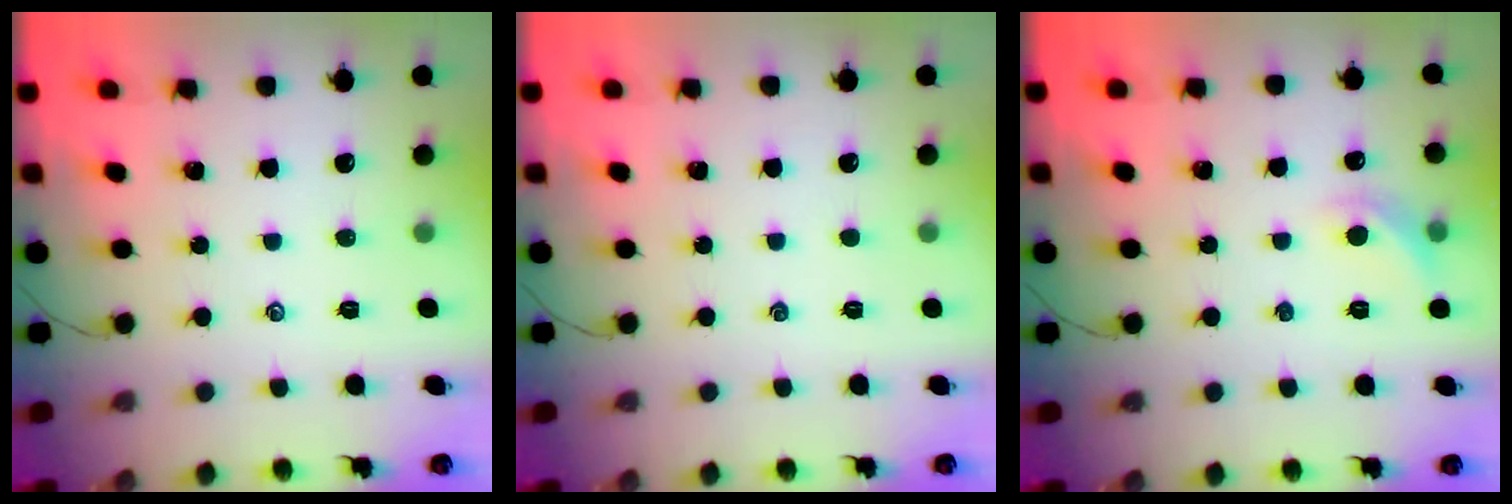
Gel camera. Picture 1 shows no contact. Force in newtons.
{"total": 0.0}
{"total": 7.0, "press": 6.9, "slide": 1.3}